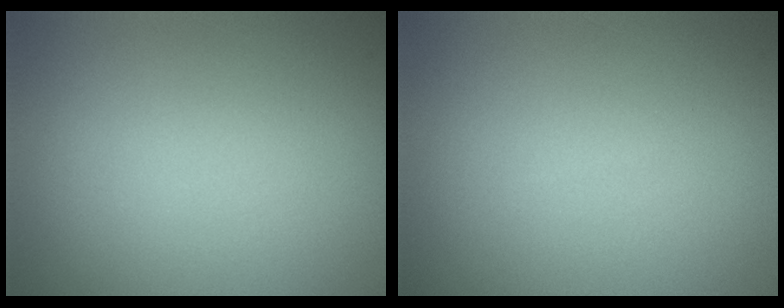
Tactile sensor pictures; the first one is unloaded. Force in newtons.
{"total": 0.0}